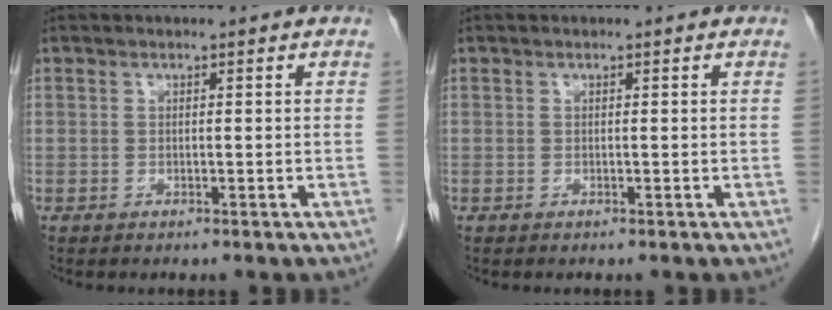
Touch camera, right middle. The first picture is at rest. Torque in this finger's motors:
{"motor_torque": [0.00, 0.00, 0.00, 0.00]}